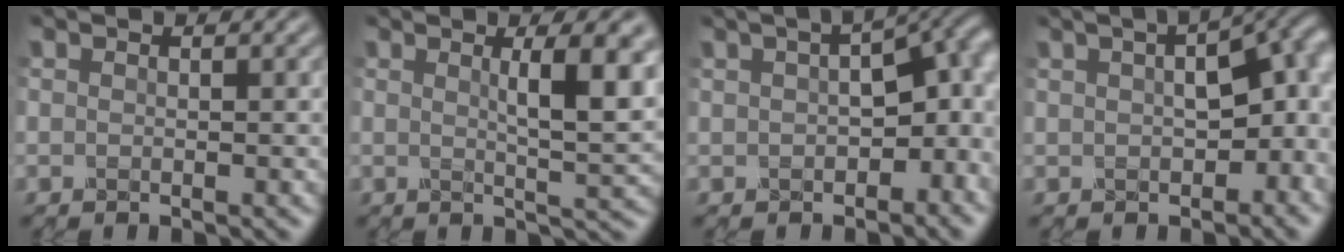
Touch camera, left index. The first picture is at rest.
{"total": 6.1, "force": [1.7, 1.5, 5.7], "torque": [-0.066, 0.001, 0.024]}
{"total": 9.8, "force": [0.0, 5.6, 8.0], "torque": [-0.077, -0.004, 0.005]}
{"total": 11.7, "force": [0.9, 6.6, 9.6], "torque": [-0.098, 0.011, 0.014]}